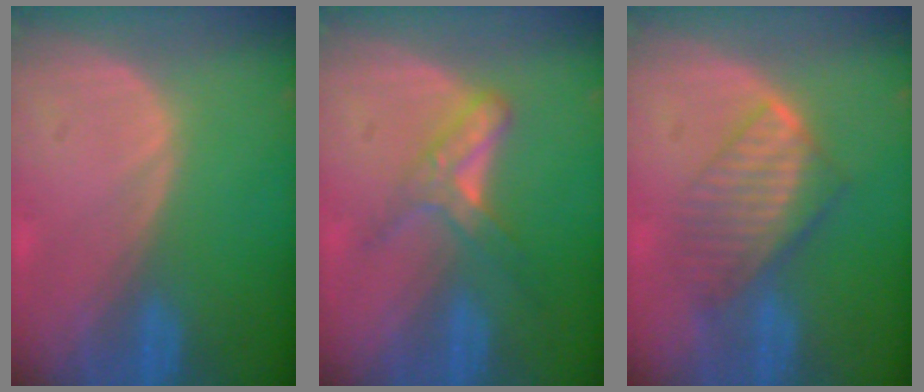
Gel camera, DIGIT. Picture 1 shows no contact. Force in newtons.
{"total": 5.9, "press": 5.1, "slide": 3.0}
{"total": 6.8, "press": 6.3, "slide": 2.4}